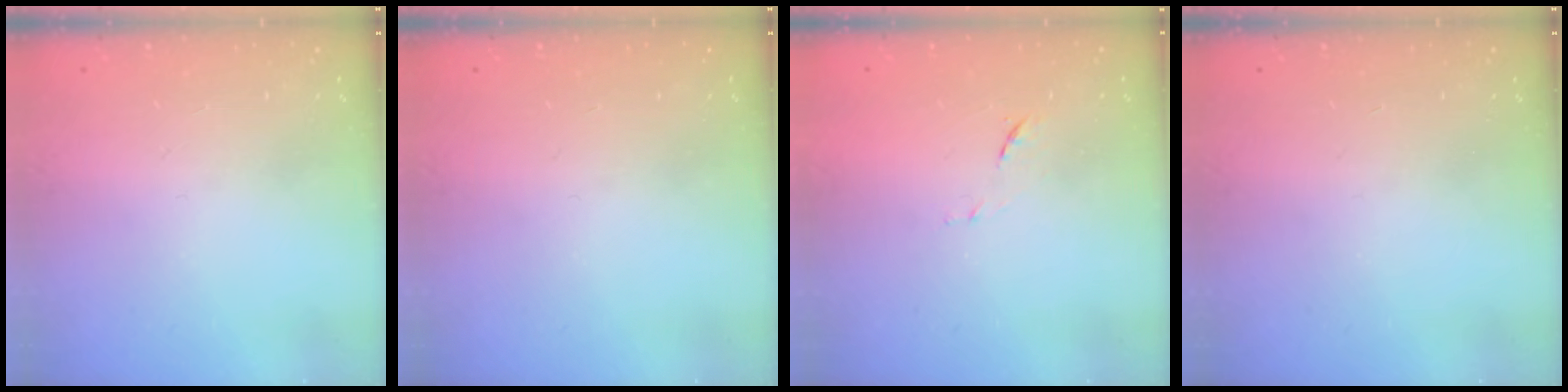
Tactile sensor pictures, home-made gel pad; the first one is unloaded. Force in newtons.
{"total": 0.0}
{"total": 7.8, "press": 7.7, "slide": 0.6}
{"total": 0.0}